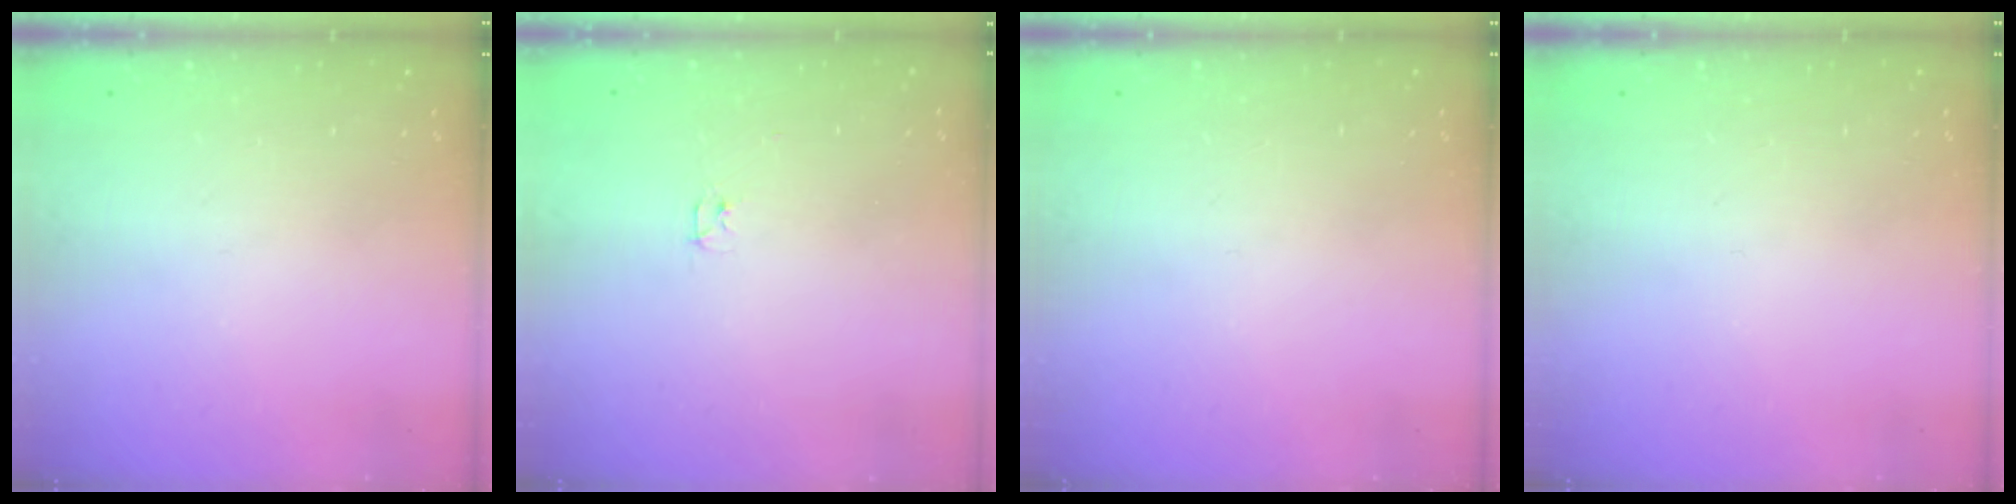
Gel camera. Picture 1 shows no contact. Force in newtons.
{"total": 2.4, "press": 2.3, "slide": 0.4}
{"total": 0.0}
{"total": 0.0}